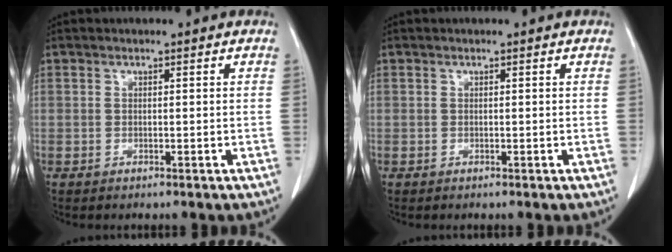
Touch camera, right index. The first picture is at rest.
{"total": 0.0}